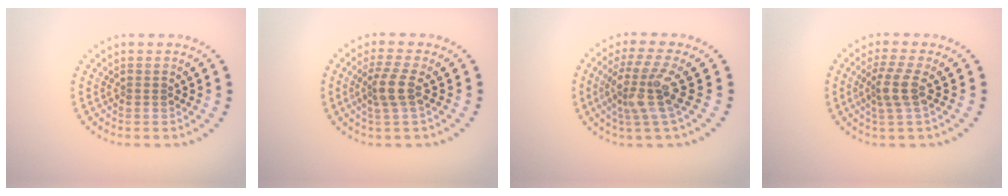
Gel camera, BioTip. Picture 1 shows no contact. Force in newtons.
{"total": 2.7, "press": 2.1, "slide": 1.7}
{"total": 4.1, "press": 3.0, "slide": 2.7}
{"total": 2.7, "press": 2.1, "slide": 1.7}